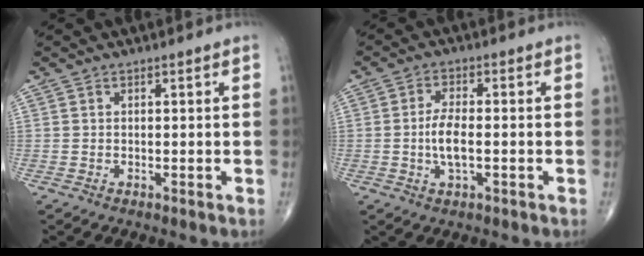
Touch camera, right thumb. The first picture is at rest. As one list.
[{"total": 5.4, "force": [-0.9, 2.1, 4.9], "torque": [-0.098, 0.007, -0.018]}]